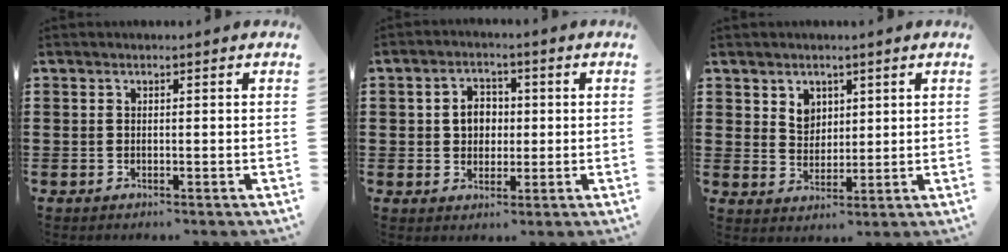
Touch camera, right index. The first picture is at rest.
{"total": 4.1, "force": [0.1, 3.5, 2.3], "torque": [-0.047, 0.010, -0.005]}
{"total": 4.0, "force": [2.3, 3.1, 1.1], "torque": [-0.026, 0.007, 0.041]}